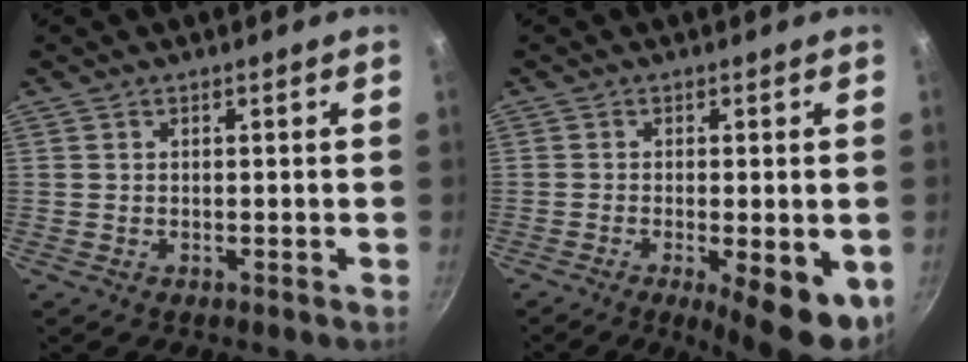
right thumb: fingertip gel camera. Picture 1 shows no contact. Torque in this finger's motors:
{"motor_torque": [-0.26, 0.68, 0.14, -0.16, 0.28]}